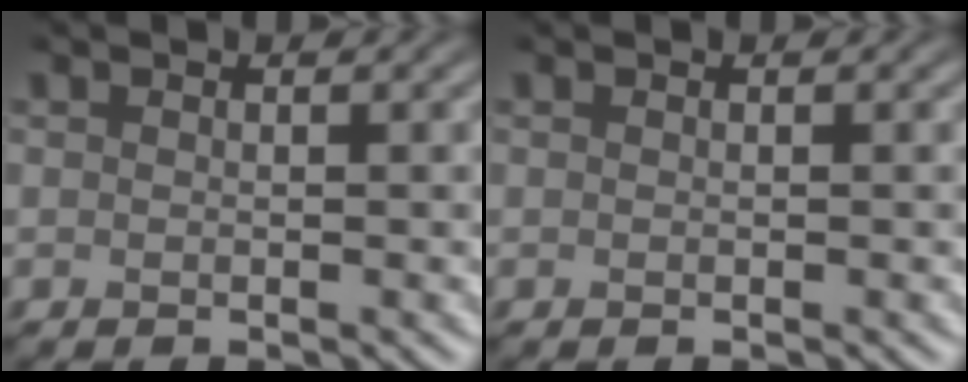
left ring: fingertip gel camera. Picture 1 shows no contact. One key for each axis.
{"total": 0.0}